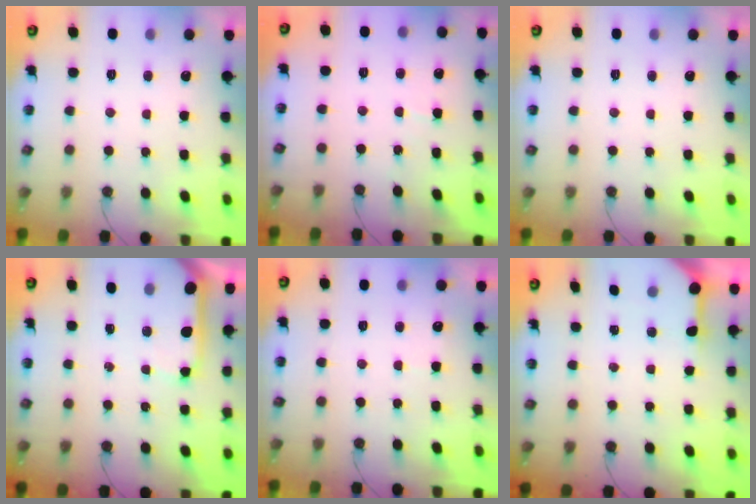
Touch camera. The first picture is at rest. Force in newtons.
{"total": 3.6, "press": 3.6, "slide": 0.6}
{"total": 0.0}
{"total": 9.6, "press": 9.5, "slide": 1.2}
{"total": 3.3, "press": 3.3, "slide": 0.4}
{"total": 6.2, "press": 6.2, "slide": 0.2}